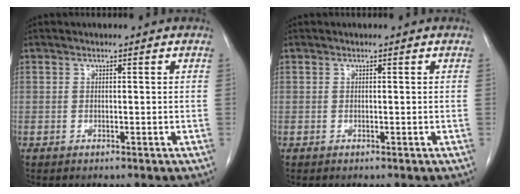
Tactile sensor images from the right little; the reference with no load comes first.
{"total": 0.0}